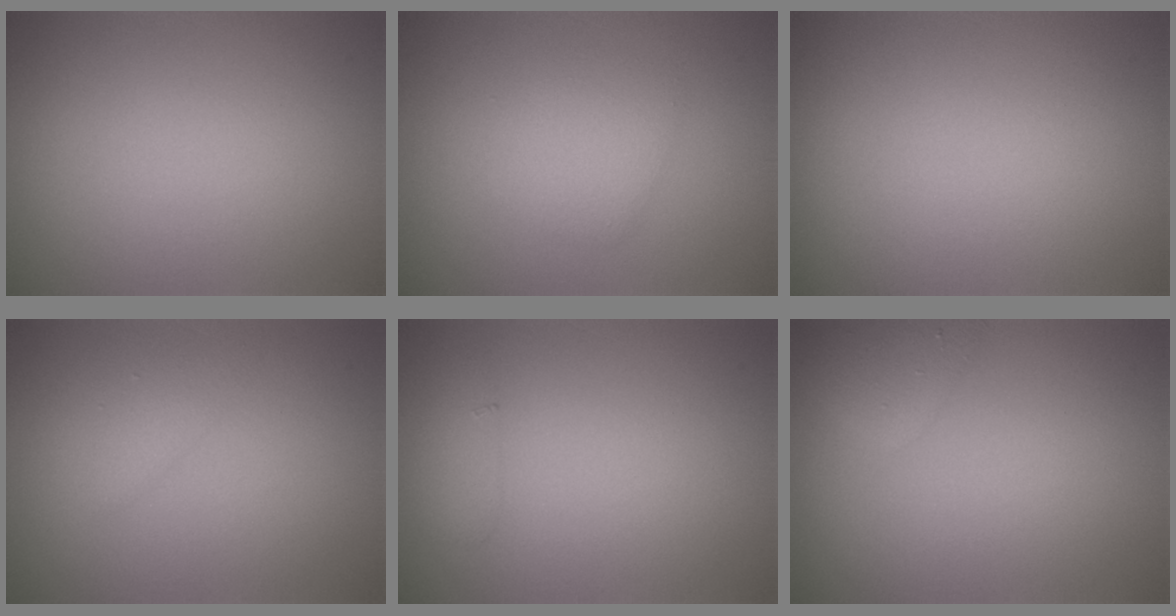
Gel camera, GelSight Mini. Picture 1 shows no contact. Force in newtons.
{"total": 2.4, "press": 2.4, "slide": 0.3}
{"total": 0.0}
{"total": 1.4, "press": 1.4, "slide": 0.1}
{"total": 1.0, "press": 1.0, "slide": 0.0}
{"total": 1.9, "press": 1.9, "slide": 0.1}